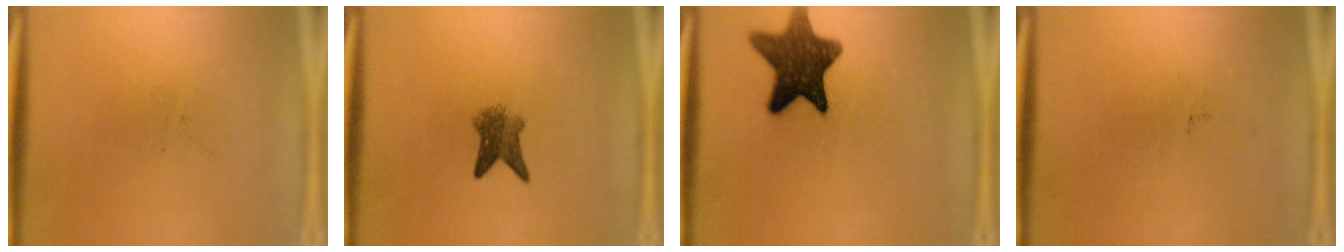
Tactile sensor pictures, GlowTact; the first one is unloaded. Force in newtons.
{"total": 3.9}
{"total": 12.3}
{"total": 0.0}